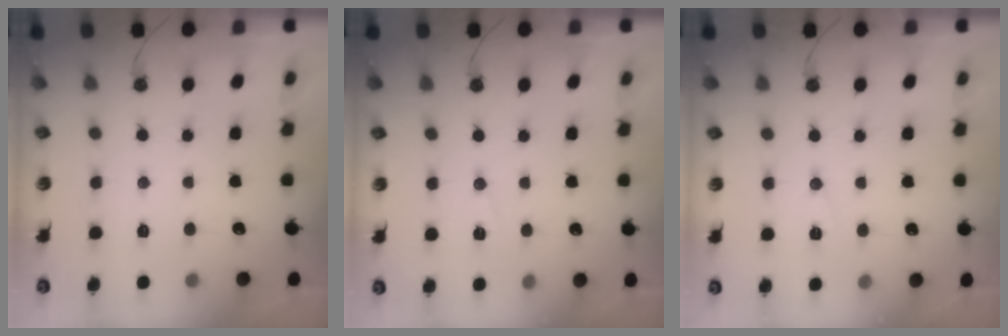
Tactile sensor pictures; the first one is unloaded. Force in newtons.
{"total": 6.4, "press": 4.5, "slide": 4.5}
{"total": 6.9, "press": 5.2, "slide": 4.6}